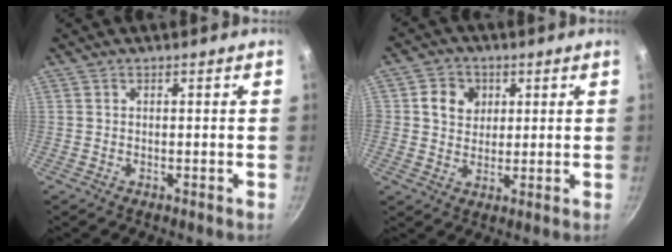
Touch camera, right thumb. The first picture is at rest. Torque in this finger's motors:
{"motor_torque": [0.39, 0.70, 0.41, -0.03, 0.10]}